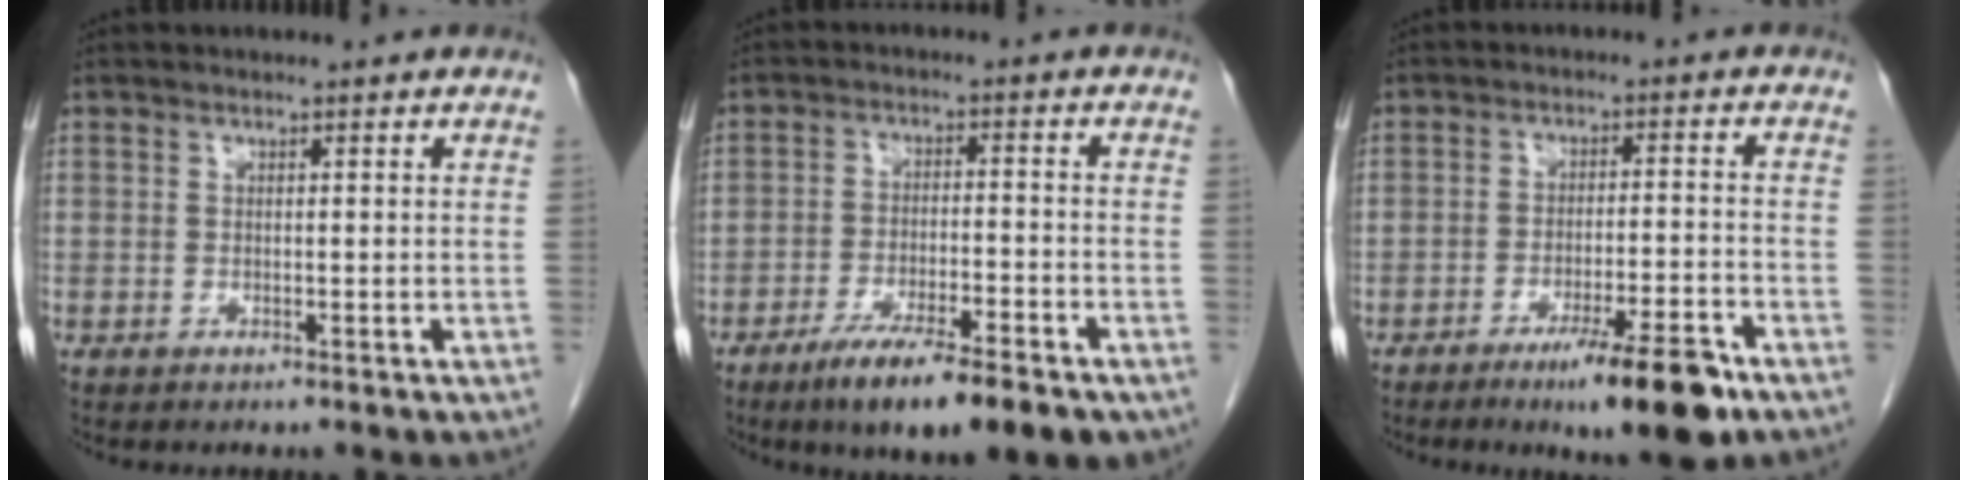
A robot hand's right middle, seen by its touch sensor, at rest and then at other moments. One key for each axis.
{"total": 12.4, "fx": -8.4, "fy": 2.3, "fz": 8.9, "tx": -0.128, "ty": -0.018, "tz": -0.131}
{"total": 9.7, "fx": -6.3, "fy": 0.9, "fz": 7.3, "tx": -0.109, "ty": -0.014, "tz": -0.096}